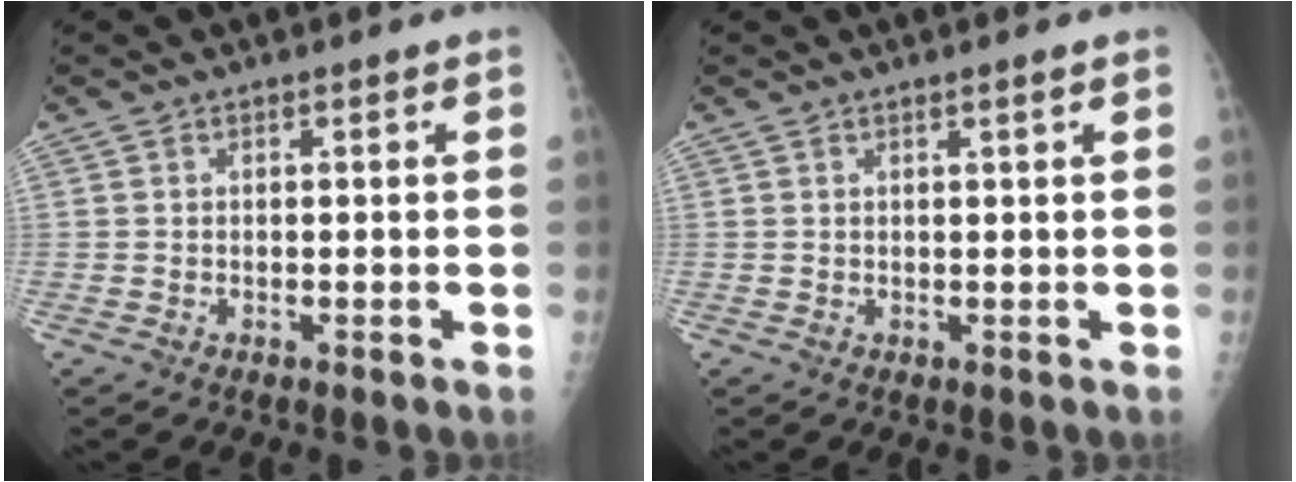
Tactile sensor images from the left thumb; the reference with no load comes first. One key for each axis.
{"total": 1.0, "fx": 0.5, "fy": -0.2, "fz": 0.8, "tx": -0.017, "ty": -0.003, "tz": 0.011}